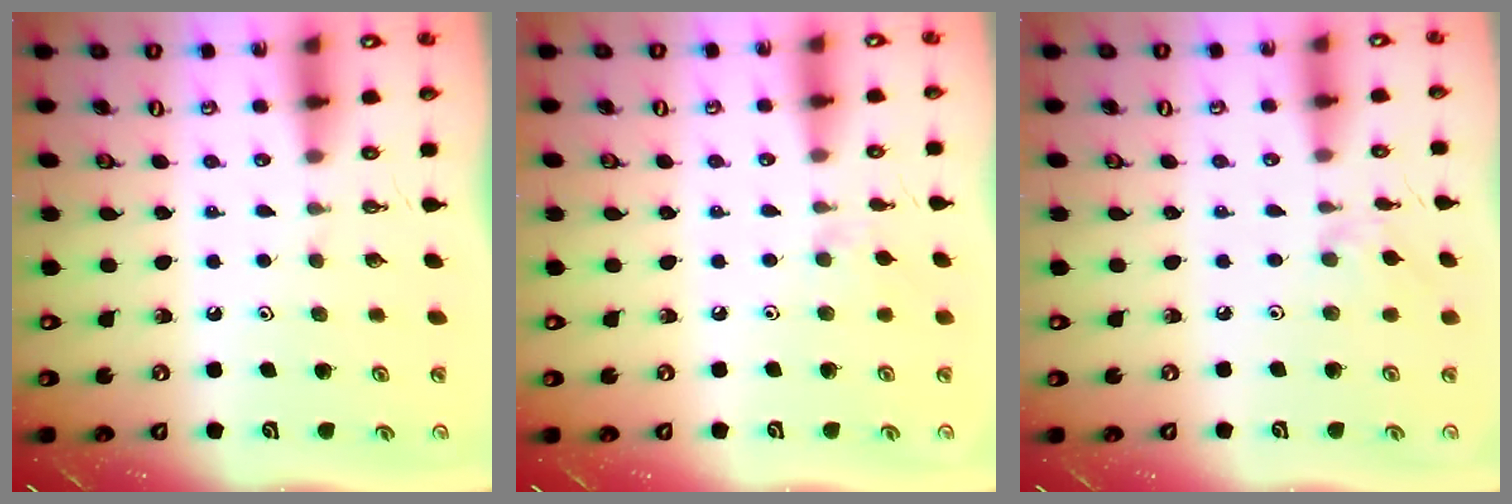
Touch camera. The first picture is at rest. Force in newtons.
{"total": 3.4, "press": 3.3, "slide": 0.6}
{"total": 1.6, "press": 1.5, "slide": 0.4}